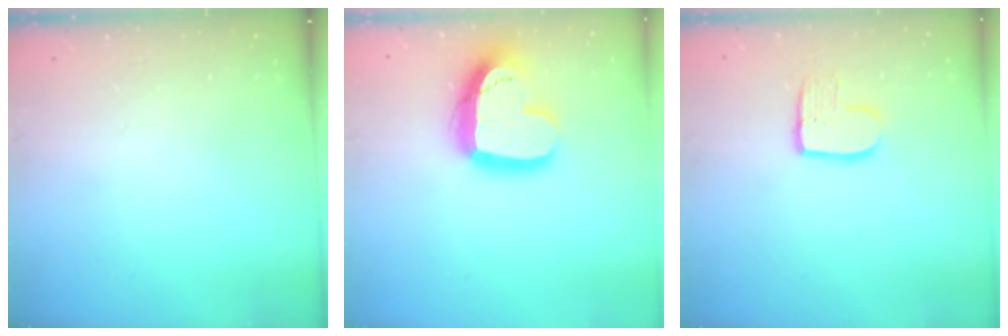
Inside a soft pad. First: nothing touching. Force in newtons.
{"total": 17.4, "press": 17.4, "slide": 1.4}
{"total": 9.7, "press": 9.6, "slide": 0.7}